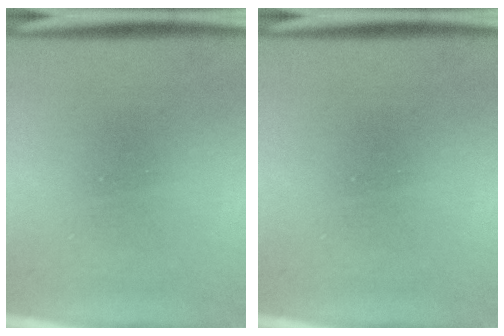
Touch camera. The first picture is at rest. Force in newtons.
{"total": 0.0}